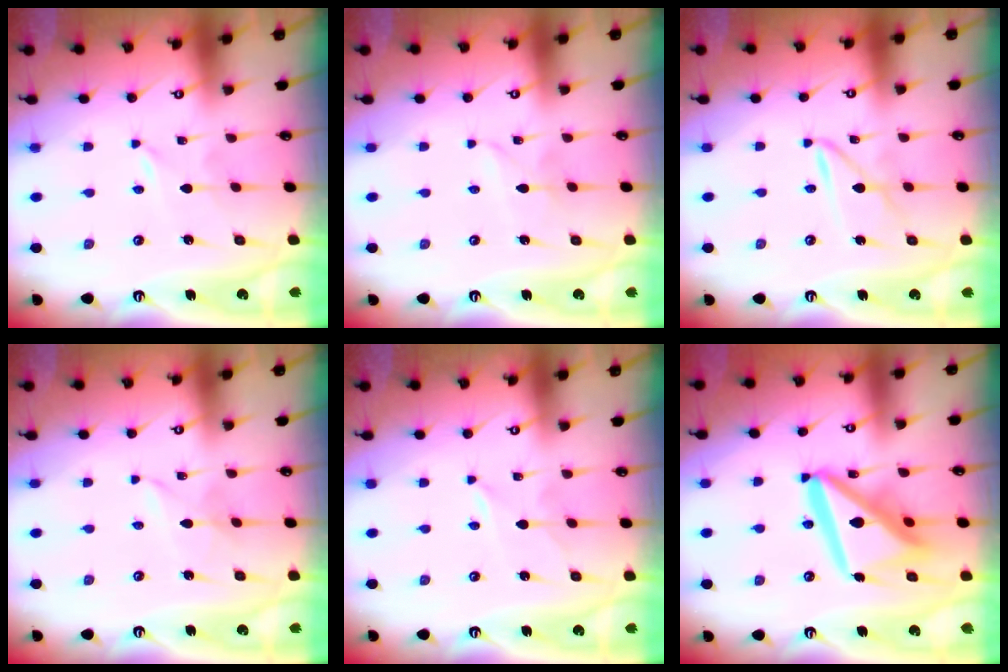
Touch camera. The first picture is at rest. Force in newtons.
{"total": 2.4, "press": 2.4, "slide": 0.3}
{"total": 4.6, "press": 4.6, "slide": 0.3}
{"total": 1.7, "press": 1.6, "slide": 0.1}
{"total": 1.7, "press": 1.7, "slide": 0.2}
{"total": 19.2, "press": 19.1, "slide": 2.2}